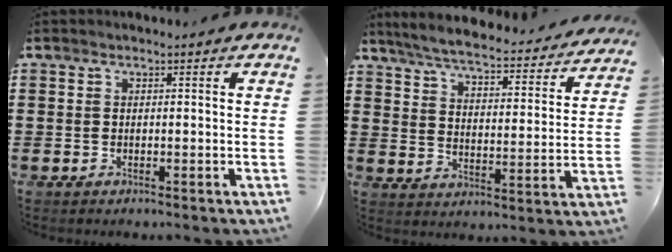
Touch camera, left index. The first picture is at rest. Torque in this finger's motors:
{"motor_torque": [0.90, -1.24, 0.14, 0.00]}